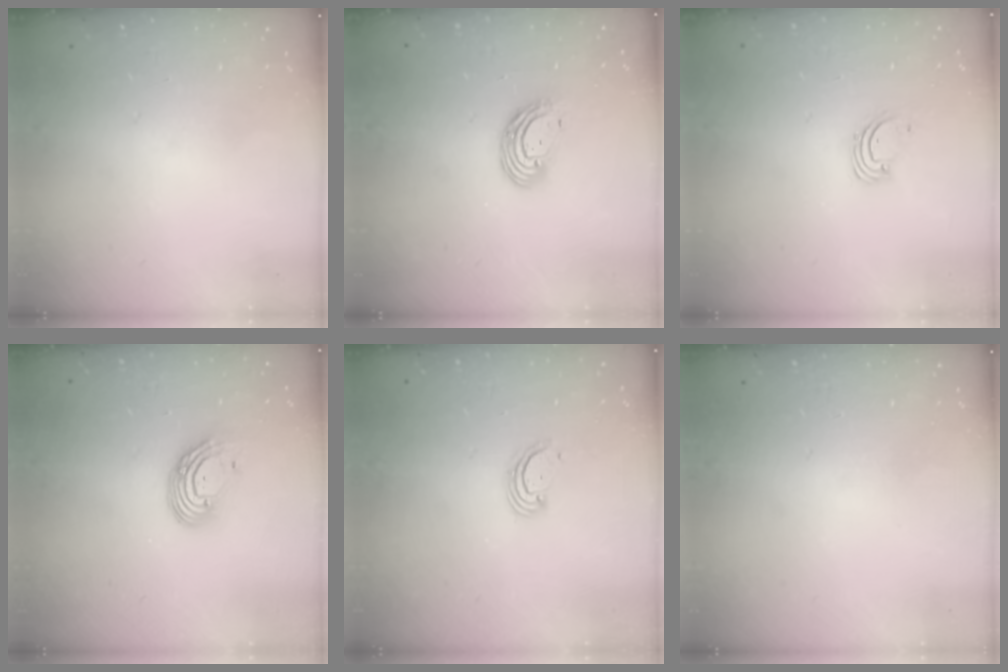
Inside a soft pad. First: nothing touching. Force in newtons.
{"total": 8.2, "press": 8.1, "slide": 1.3}
{"total": 1.6, "press": 1.6, "slide": 0.1}
{"total": 8.9, "press": 8.8, "slide": 0.8}
{"total": 2.7, "press": 2.7, "slide": 0.3}
{"total": 0.0}